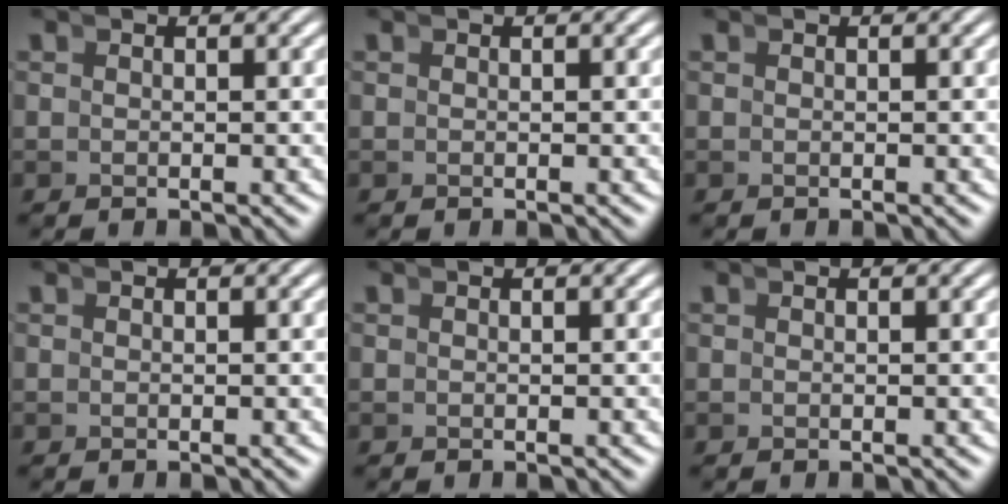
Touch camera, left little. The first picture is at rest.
{"total": 0.0}
{"total": 0.0}
{"total": 0.0}
{"total": 0.0}
{"total": 0.0}